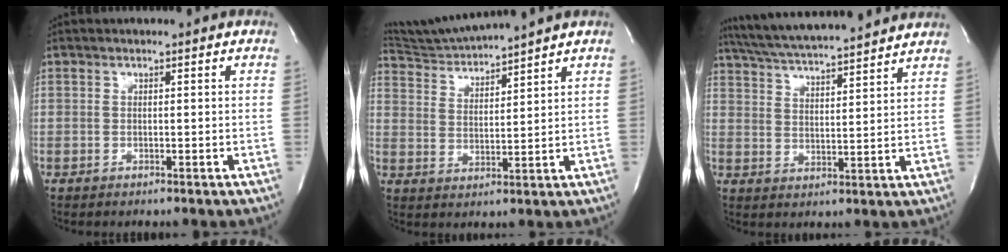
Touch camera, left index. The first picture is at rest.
{"total": 8.0, "force": [7.6, -1.8, 1.5], "torque": [-0.038, -0.003, 0.149]}
{"total": 17.0, "force": [15.4, 1.0, 7.2], "torque": [-0.131, 0.021, 0.231]}